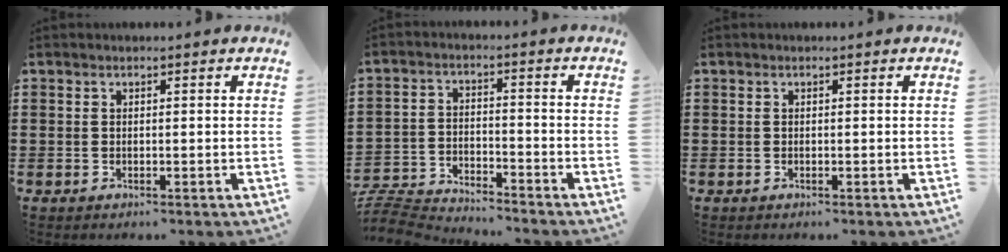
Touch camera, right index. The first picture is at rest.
{"total": 5.6, "force": [-5.6, 0.5, 0.4], "torque": [-0.025, 0.001, -0.117]}
{"total": 0.0}